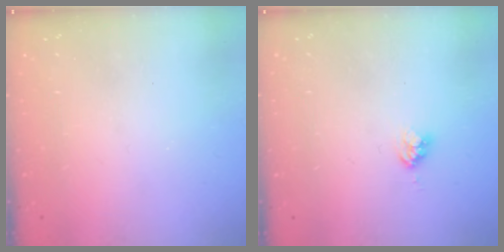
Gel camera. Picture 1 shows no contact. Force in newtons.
{"total": 2.4, "press": 2.3, "slide": 0.4}